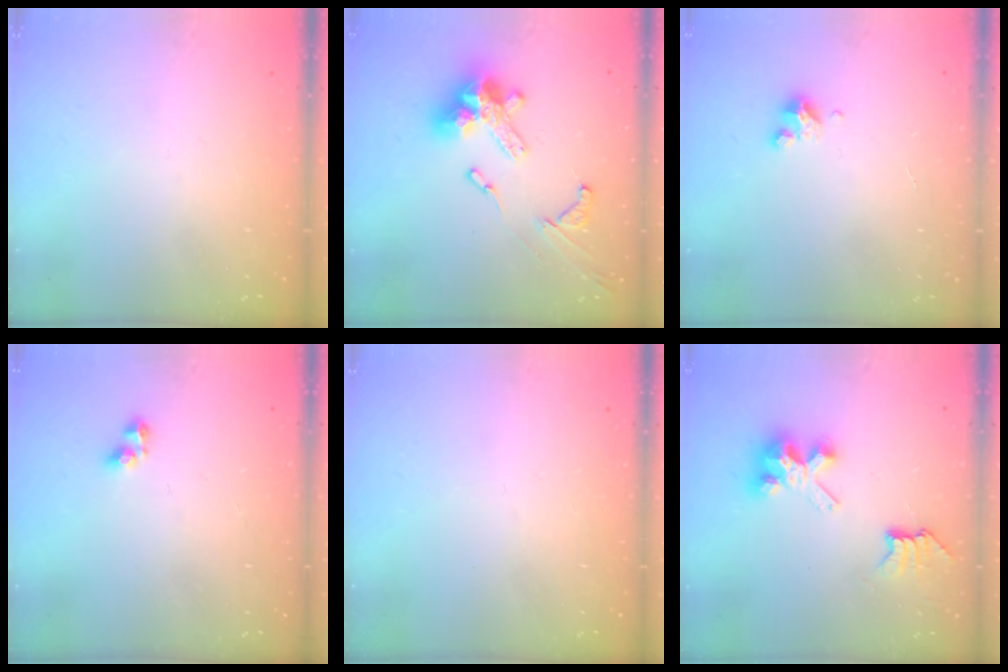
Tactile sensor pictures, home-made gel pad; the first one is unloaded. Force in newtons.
{"total": 17.1, "press": 17.0, "slide": 1.9}
{"total": 3.5, "press": 3.5, "slide": 0.3}
{"total": 3.0, "press": 3.0, "slide": 0.4}
{"total": 0.0}
{"total": 6.6, "press": 6.6, "slide": 0.1}